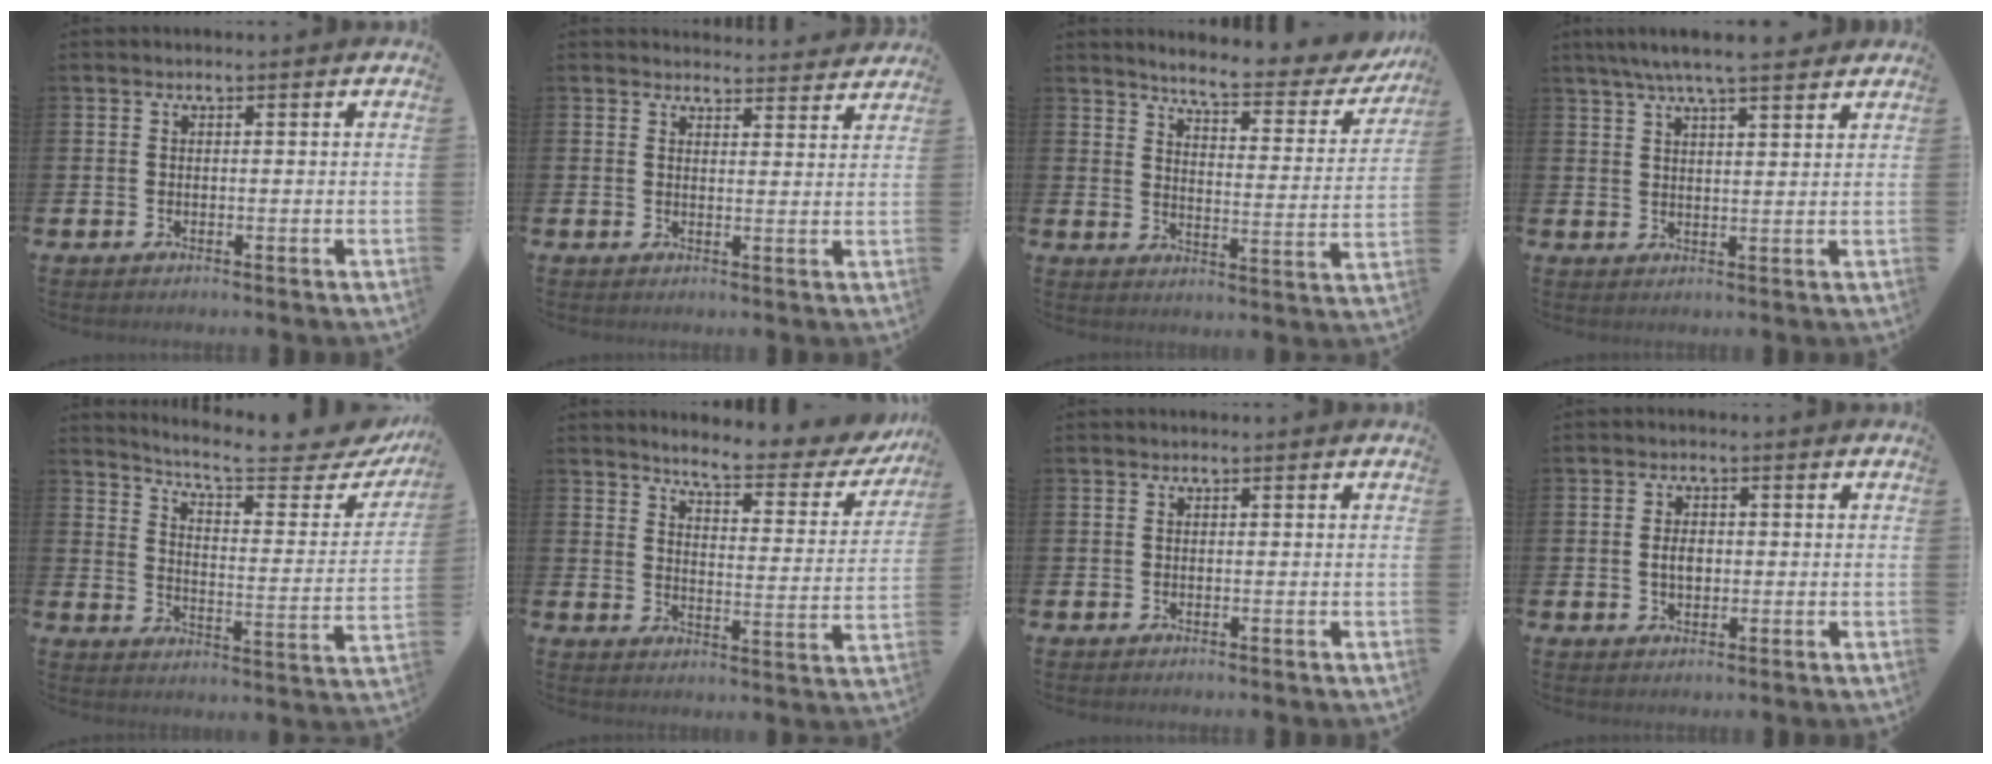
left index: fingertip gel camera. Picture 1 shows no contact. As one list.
[{"total": 3.4, "force": [3.3, 0.3, -0.1], "torque": [0.004, -0.024, 0.059]}, {"total": 5.4, "force": [4.9, 0.6, 2.2], "torque": [-0.062, -0.040, 0.076]}, {"total": 6.3, "force": [5.7, 0.6, 2.7], "torque": [-0.066, -0.014, 0.102]}, {"total": 7.4, "force": [6.6, 1.0, 3.2], "torque": [-0.079, -0.052, 0.105]}, {"total": 5.2, "force": [4.7, 0.7, 2.1], "torque": [-0.060, -0.037, 0.072]}, {"total": 0.0}, {"total": 2.6, "force": [0.0, 1.7, 1.9], "torque": [-0.022, 0.001, -0.004]}]